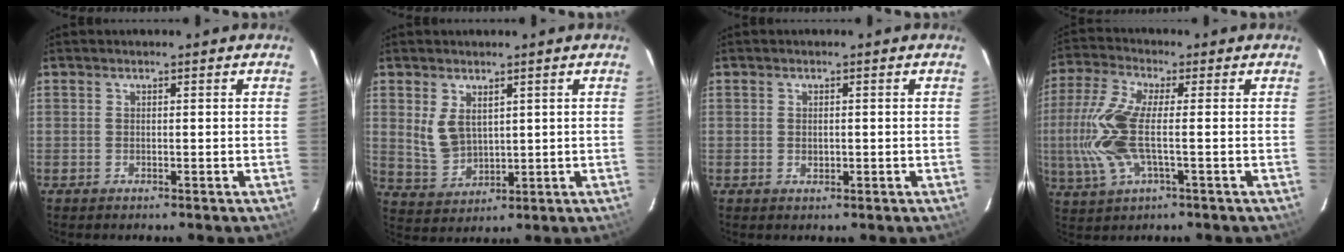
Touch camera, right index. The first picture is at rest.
{"total": 6.1, "force": [2.4, 3.9, 4.1], "torque": [-0.079, -0.002, 0.060]}
{"total": 1.2, "force": [-0.1, 0.9, 0.8], "torque": [-0.011, 0.002, 0.000]}
{"total": 12.1, "force": [-1.4, 3.6, 11.5], "torque": [-0.259, 0.000, -0.030]}